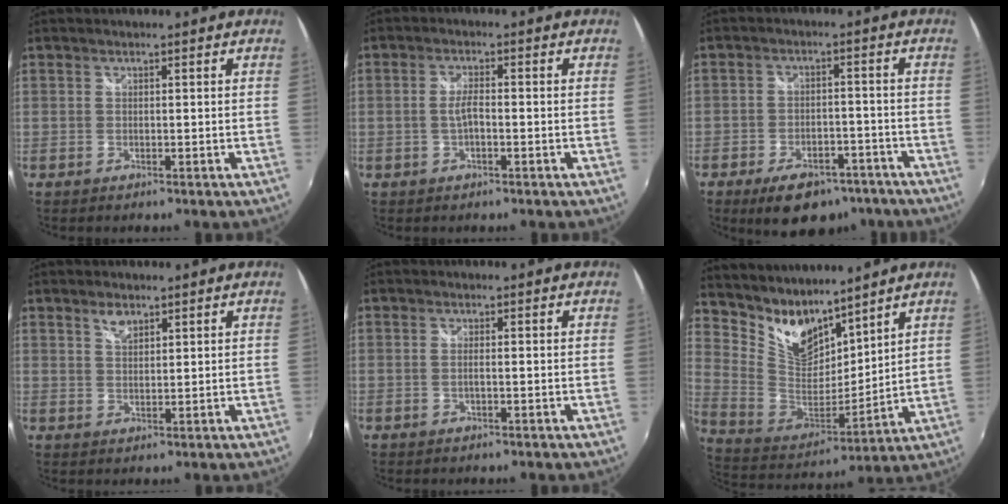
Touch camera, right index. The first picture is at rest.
{"total": 2.7, "force": [-0.7, 0.7, 2.5], "torque": [-0.050, 0.003, -0.013]}
{"total": 12.7, "force": [-9.1, 6.3, 6.3], "torque": [-0.127, 0.009, -0.118]}
{"total": 2.8, "force": [1.9, 1.4, 1.5], "torque": [-0.024, 0.003, 0.034]}
{"total": 1.0, "force": [-0.2, 0.1, 0.9], "torque": [-0.020, 0.001, -0.006]}
{"total": 14.1, "force": [11.1, 6.8, 5.5], "torque": [-0.128, -0.005, 0.226]}